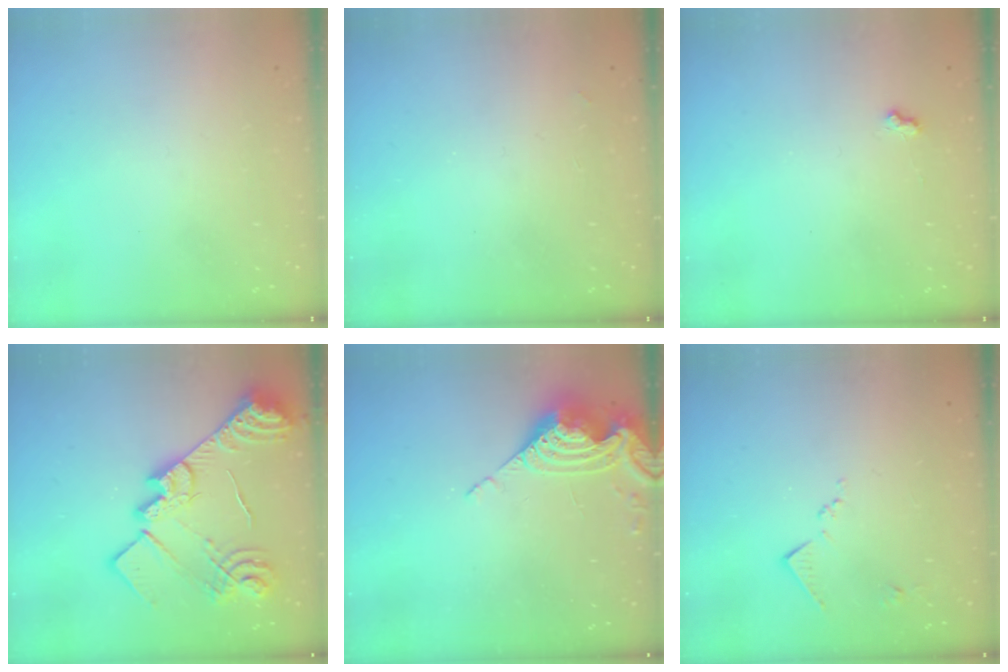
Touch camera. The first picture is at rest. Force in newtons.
{"total": 1.1, "press": 1.0, "slide": 0.3}
{"total": 4.4, "press": 4.3, "slide": 0.8}
{"total": 26.5, "press": 26.4, "slide": 2.2}
{"total": 9.9, "press": 9.9, "slide": 0.6}
{"total": 6.9, "press": 6.8, "slide": 0.8}